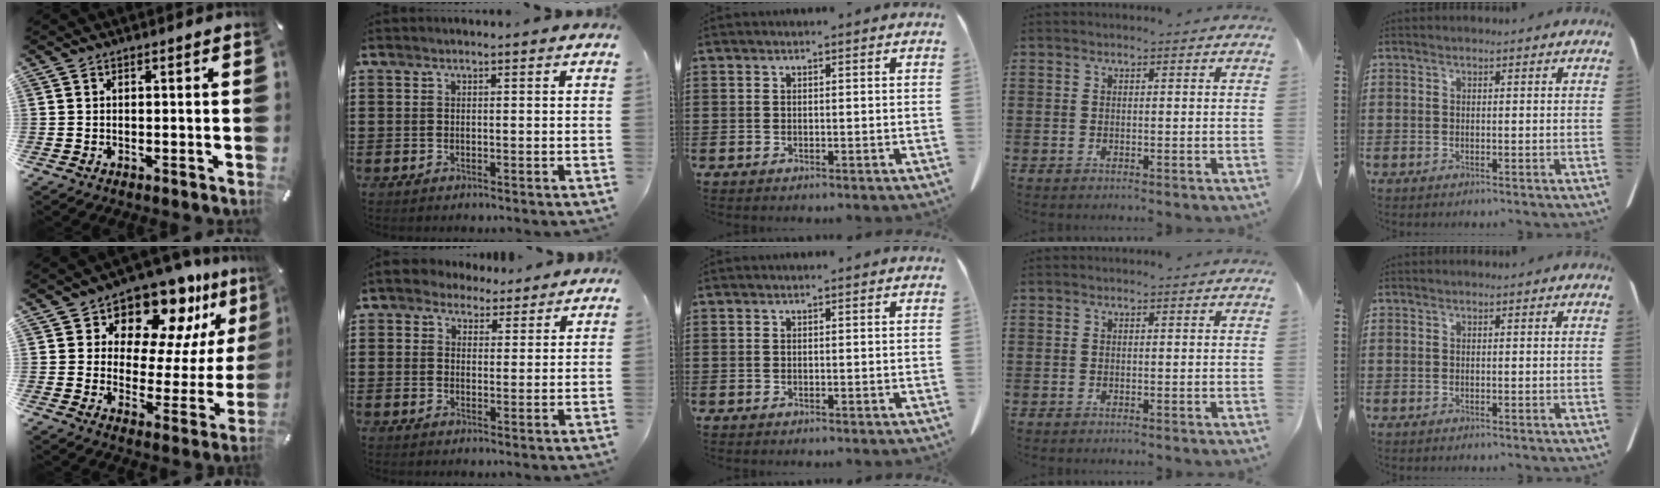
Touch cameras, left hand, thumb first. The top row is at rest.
{"thumb": {"total": 14.3, "force": [11.3, 7.0, 5.3], "torque": [-0.080, -0.106, 0.194]}, "index": {"total": 3.5, "force": [2.7, 2.2, 0.4], "torque": [-0.023, 0.006, 0.050]}}